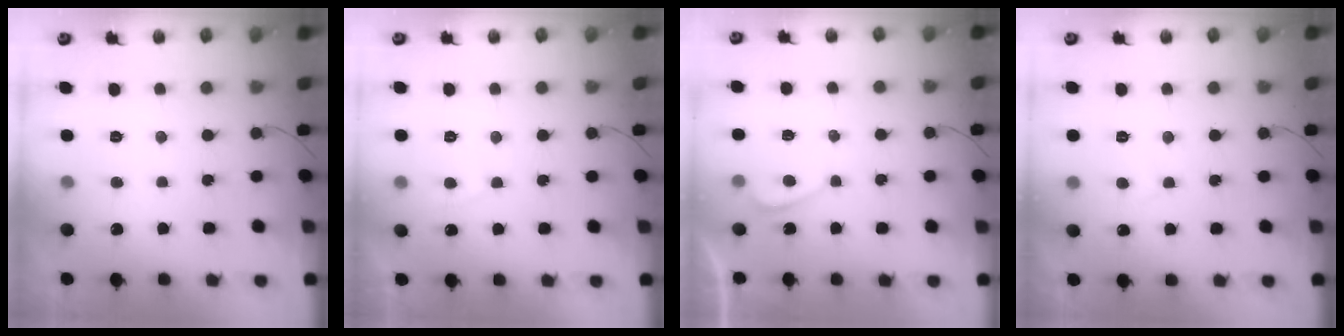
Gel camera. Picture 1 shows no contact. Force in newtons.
{"total": 1.6, "press": 1.5, "slide": 0.6}
{"total": 0.6, "press": 0.3, "slide": 0.5}
{"total": 2.3, "press": 2.3, "slide": 0.2}